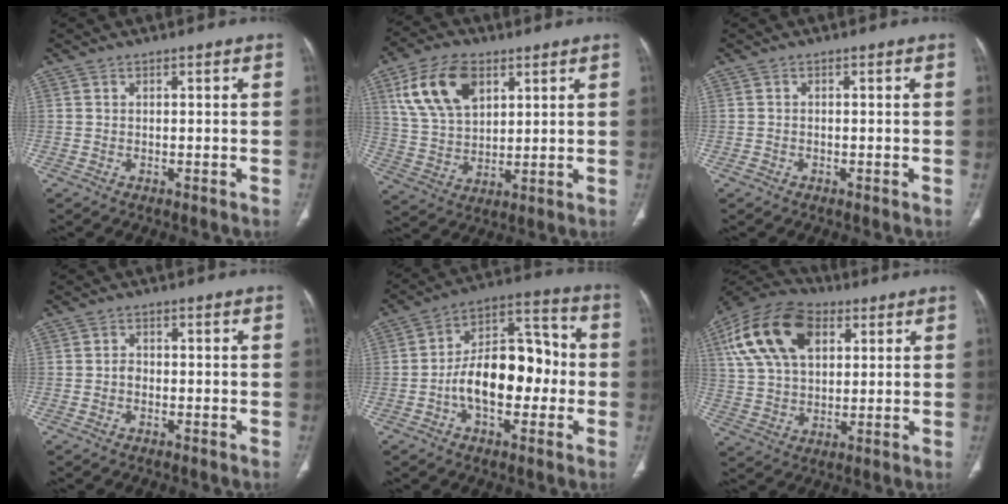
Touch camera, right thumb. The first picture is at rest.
{"total": 14.2, "force": [6.2, 8.6, 9.5], "torque": [-0.164, -0.014, 0.124]}
{"total": 0.8, "force": [-0.5, 0.6, 0.3], "torque": [-0.008, 0.002, -0.011]}
{"total": 1.6, "force": [-0.5, 1.2, 1.0], "torque": [-0.013, 0.005, -0.011]}
{"total": 16.7, "force": [-2.5, 9.7, 13.4], "torque": [-0.188, 0.048, -0.046]}
{"total": 19.0, "force": [6.9, 11.6, 13.3], "torque": [-0.245, 0.006, 0.121]}